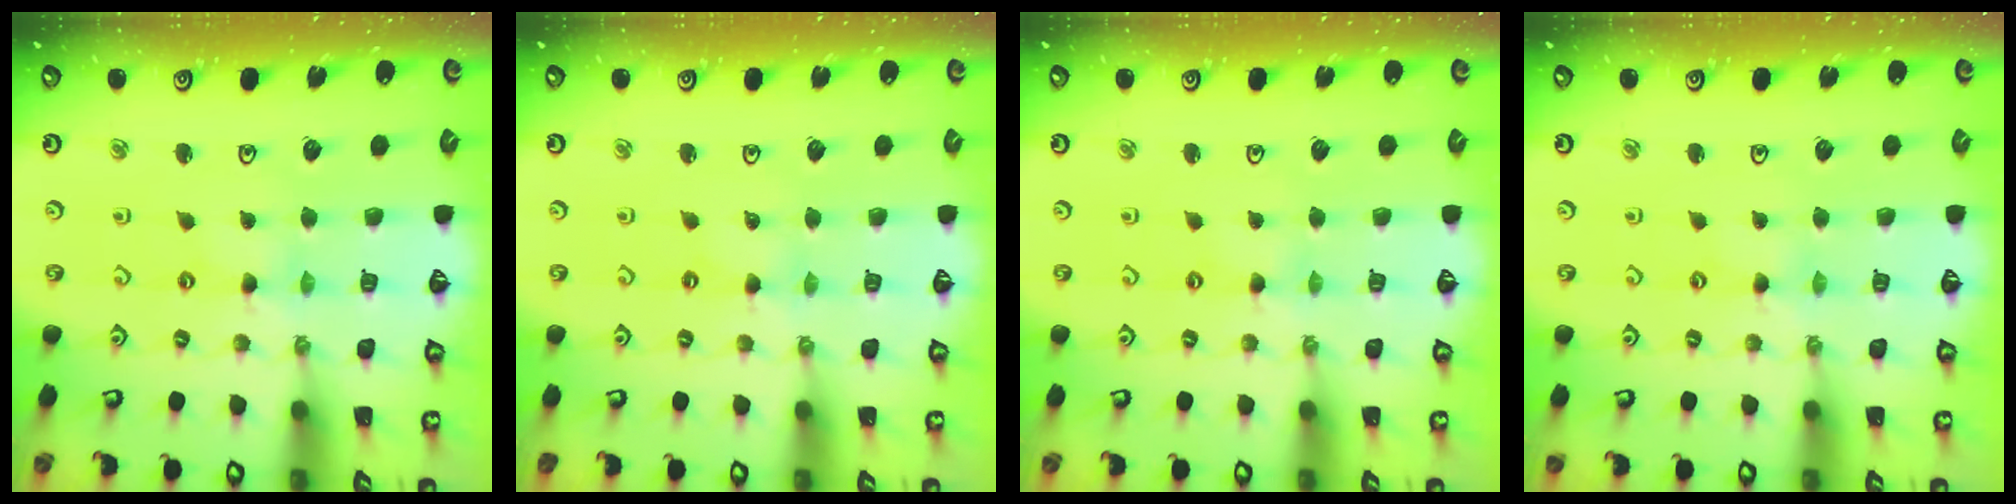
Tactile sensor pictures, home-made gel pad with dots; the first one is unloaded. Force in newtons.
{"total": 0.6, "press": 0.6, "slide": 0.1}
{"total": 0.0}
{"total": 0.7, "press": 0.7, "slide": 0.1}